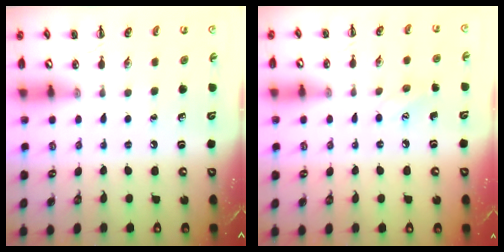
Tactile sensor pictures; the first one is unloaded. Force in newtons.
{"total": 5.8, "press": 5.6, "slide": 1.5}